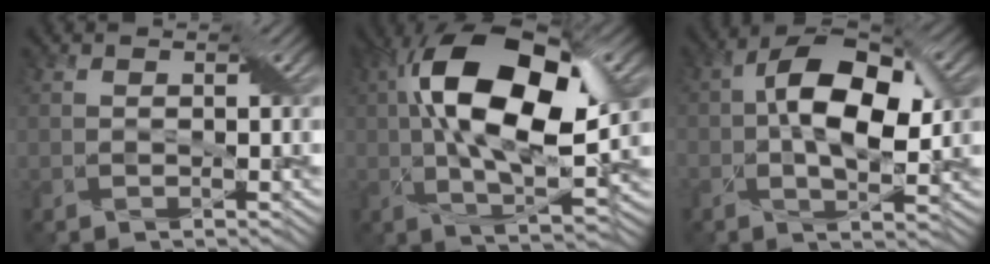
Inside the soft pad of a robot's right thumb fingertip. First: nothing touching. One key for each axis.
{"total": 16.5, "fx": 3.1, "fy": 7.6, "fz": 14.4, "tx": -0.255, "ty": 0.015, "tz": 0.035}
{"total": 10.9, "fx": 0.7, "fy": 5.9, "fz": 9.1, "tx": -0.172, "ty": 0.003, "tz": 0.008}